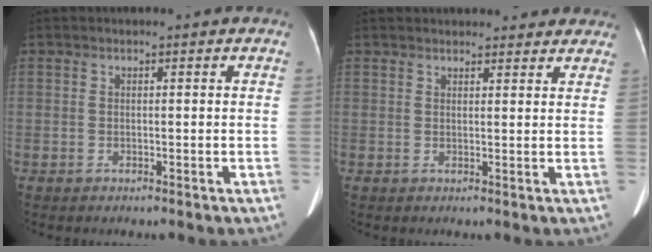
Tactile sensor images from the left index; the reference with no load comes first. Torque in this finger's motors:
{"motor_torque": [1.07, -1.08, 0.13, 0.08]}